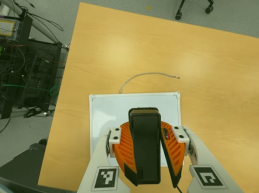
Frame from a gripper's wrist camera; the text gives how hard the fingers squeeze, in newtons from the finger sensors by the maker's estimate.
{"total": 13.1, "left": 11.4, "right": 14.8}